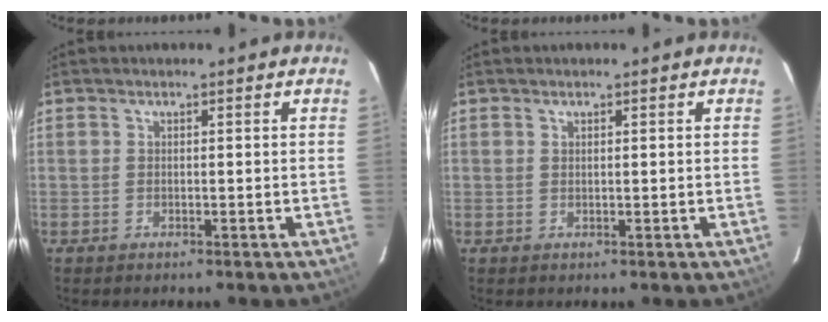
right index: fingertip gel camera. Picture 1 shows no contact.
{"total": 0.5, "force": [0.3, 0.2, 0.3], "torque": [-0.007, 0.000, 0.007]}